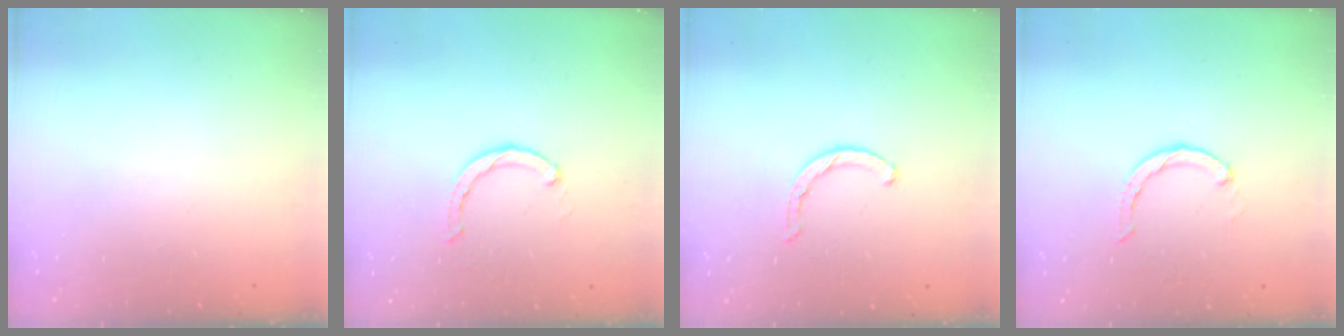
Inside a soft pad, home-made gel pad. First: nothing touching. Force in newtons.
{"total": 2.4, "press": 2.4, "slide": 0.4}
{"total": 1.9, "press": 1.9, "slide": 0.3}
{"total": 3.0, "press": 3.0, "slide": 0.4}